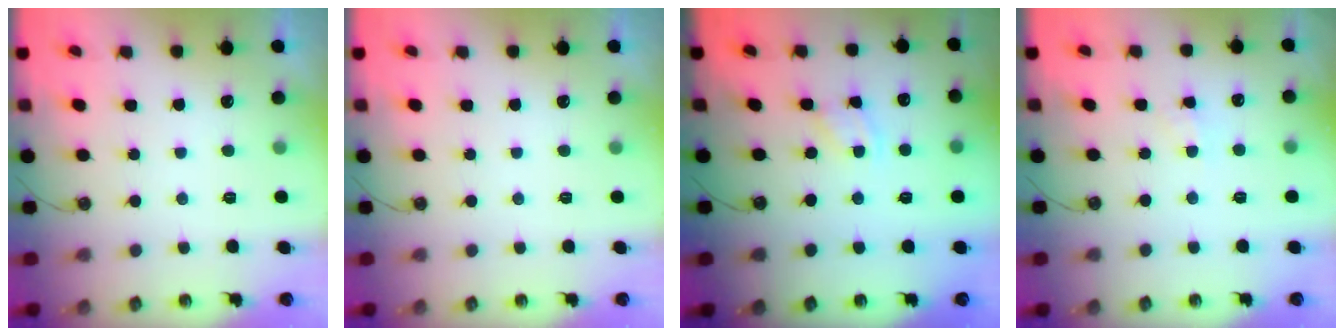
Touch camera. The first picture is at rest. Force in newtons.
{"total": 0.0}
{"total": 1.8, "press": 1.8, "slide": 0.3}
{"total": 2.0, "press": 2.0, "slide": 0.3}